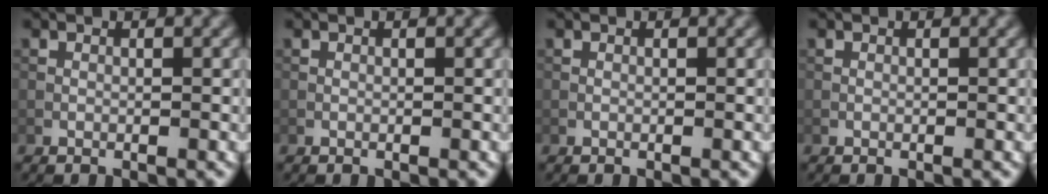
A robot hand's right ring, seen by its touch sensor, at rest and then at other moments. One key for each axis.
{"total": 0.0}
{"total": 0.0}
{"total": 0.0}